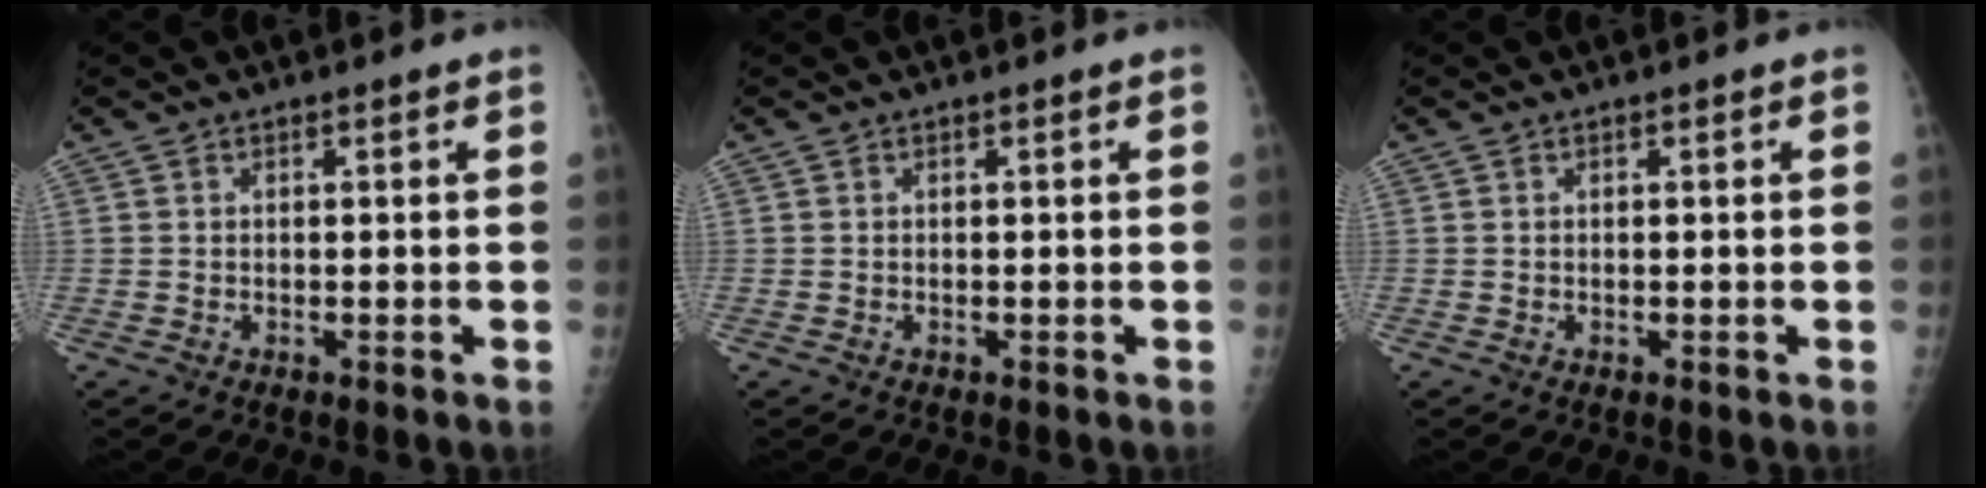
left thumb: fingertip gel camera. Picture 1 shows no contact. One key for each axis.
{"total": 0.0}
{"total": 0.0}